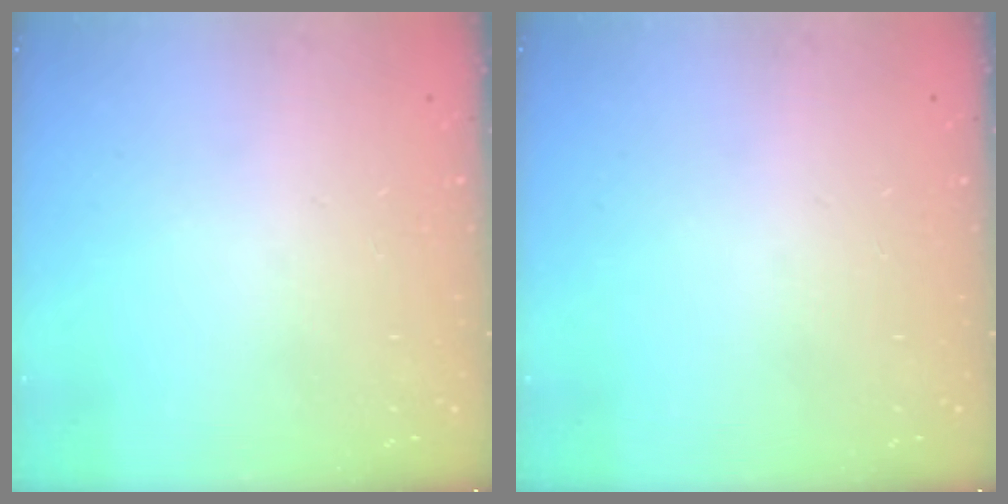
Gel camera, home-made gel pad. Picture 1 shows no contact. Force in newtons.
{"total": 0.0}